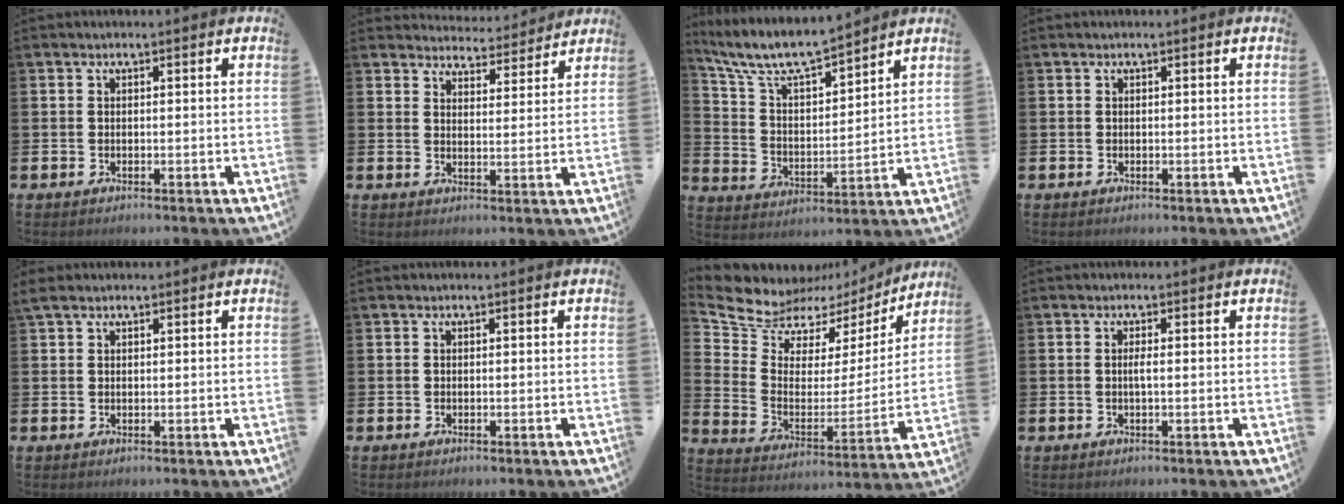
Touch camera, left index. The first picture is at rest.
{"total": 4.3, "force": [4.3, 0.6, -0.2], "torque": [0.006, -0.040, 0.071]}
{"total": 8.2, "force": [7.6, 1.3, 2.8], "torque": [-0.094, -0.049, 0.134]}
{"total": 0.0}
{"total": 1.7, "force": [1.4, 0.8, 0.6], "torque": [-0.008, 0.004, 0.024]}
{"total": 0.0}
{"total": 7.8, "force": [6.9, 3.6, 0.8], "torque": [-0.062, -0.054, 0.122]}
{"total": 0.9, "force": [-0.1, 0.1, 0.9], "torque": [-0.016, -0.002, -0.002]}